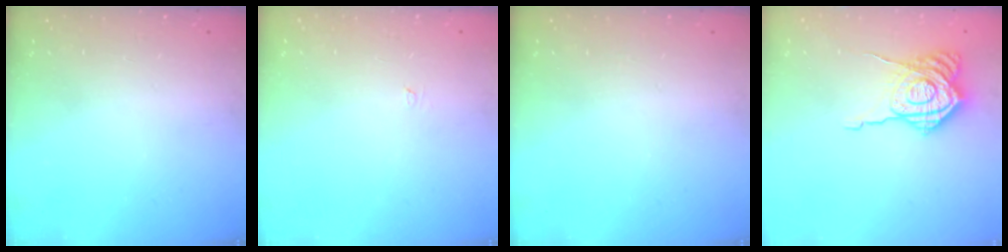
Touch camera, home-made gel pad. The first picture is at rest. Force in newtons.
{"total": 2.6, "press": 2.6, "slide": 0.3}
{"total": 0.0}
{"total": 14.4, "press": 14.3, "slide": 1.1}